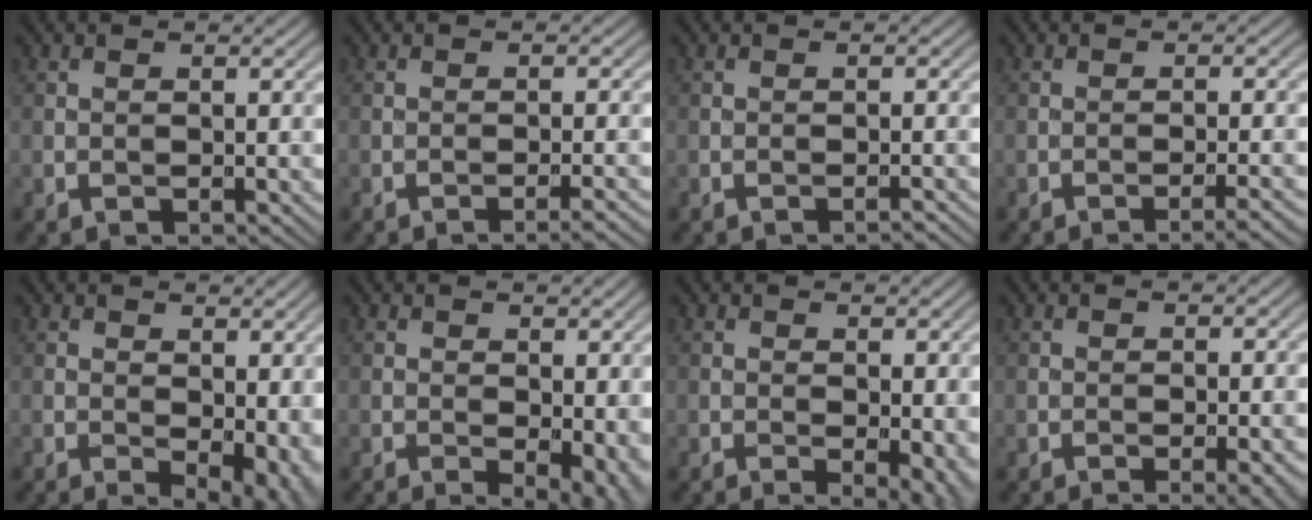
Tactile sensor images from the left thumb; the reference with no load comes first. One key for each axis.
{"total": 2.6, "fx": -1.6, "fy": 0.3, "fz": 2.0, "tx": -0.025, "ty": 0.009, "tz": -0.032}
{"total": 1.0, "fx": -0.8, "fy": 0.0, "fz": 0.6, "tx": -0.006, "ty": 0.004, "tz": -0.018}
{"total": 3.2, "fx": -2.0, "fy": 0.3, "fz": 2.5, "tx": -0.037, "ty": 0.010, "tz": -0.038}
{"total": 7.3, "fx": -0.7, "fy": 3.7, "fz": 6.2, "tx": -0.076, "ty": -0.012, "tz": 0.001}
{"total": 5.7, "fx": -1.1, "fy": 2.2, "fz": 5.1, "tx": -0.075, "ty": -0.011, "tz": -0.008}
{"total": 4.6, "fx": -1.2, "fy": 1.2, "fz": 4.3, "tx": -0.062, "ty": -0.011, "tz": -0.012}
{"total": 4.3, "fx": -2.1, "fy": 0.9, "fz": 3.6, "tx": -0.043, "ty": 0.007, "tz": -0.030}